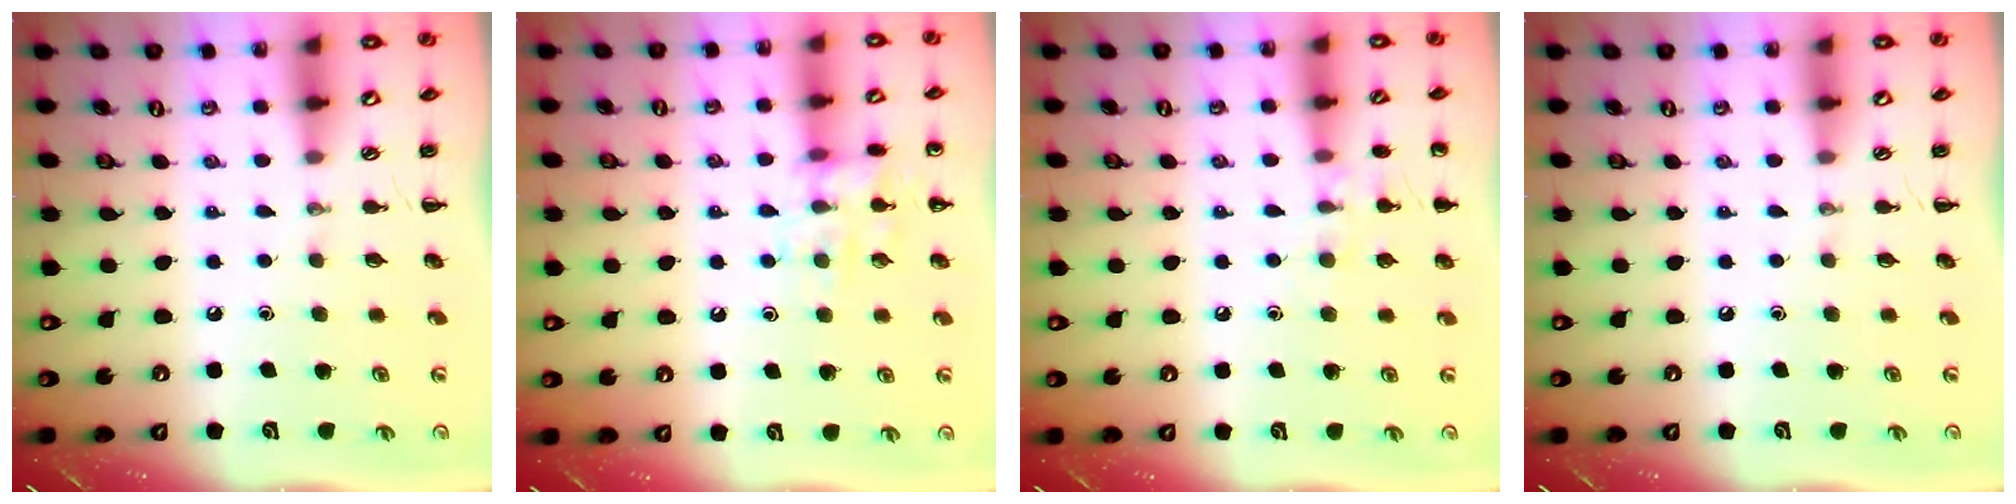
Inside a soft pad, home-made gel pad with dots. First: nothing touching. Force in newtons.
{"total": 12.0, "press": 12.0, "slide": 0.7}
{"total": 7.0, "press": 6.7, "slide": 2.1}
{"total": 0.0}